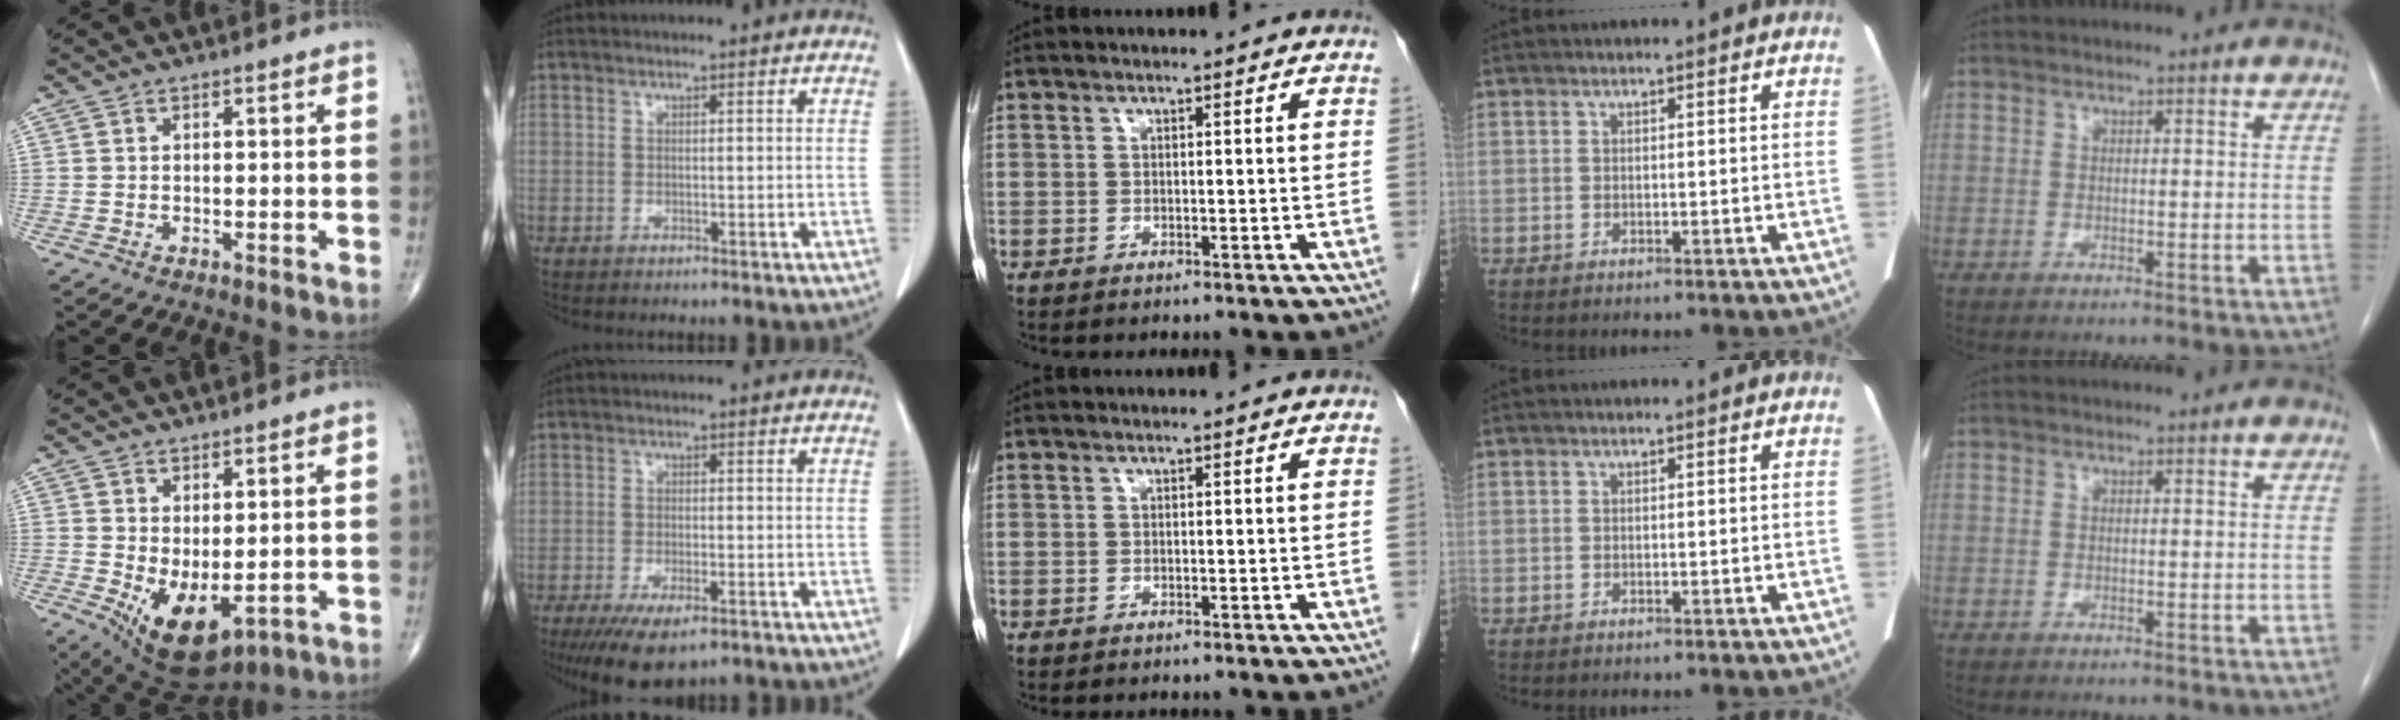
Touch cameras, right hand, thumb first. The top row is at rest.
{"thumb": {"total": 9.6, "force": [-1.6, 4.9, 8.1], "torque": [-0.126, -0.011, 0.000]}, "index": {"total": 8.7, "force": [-6.0, 2.8, 5.6], "torque": [-0.088, -0.015, -0.092]}}